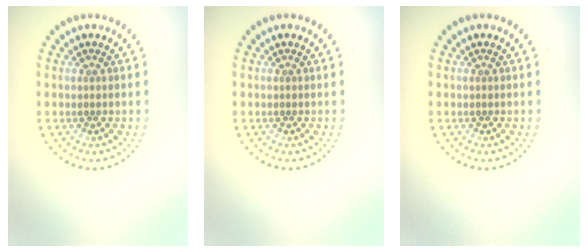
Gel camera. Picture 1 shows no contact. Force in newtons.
{"total": 0.0}
{"total": 0.0}